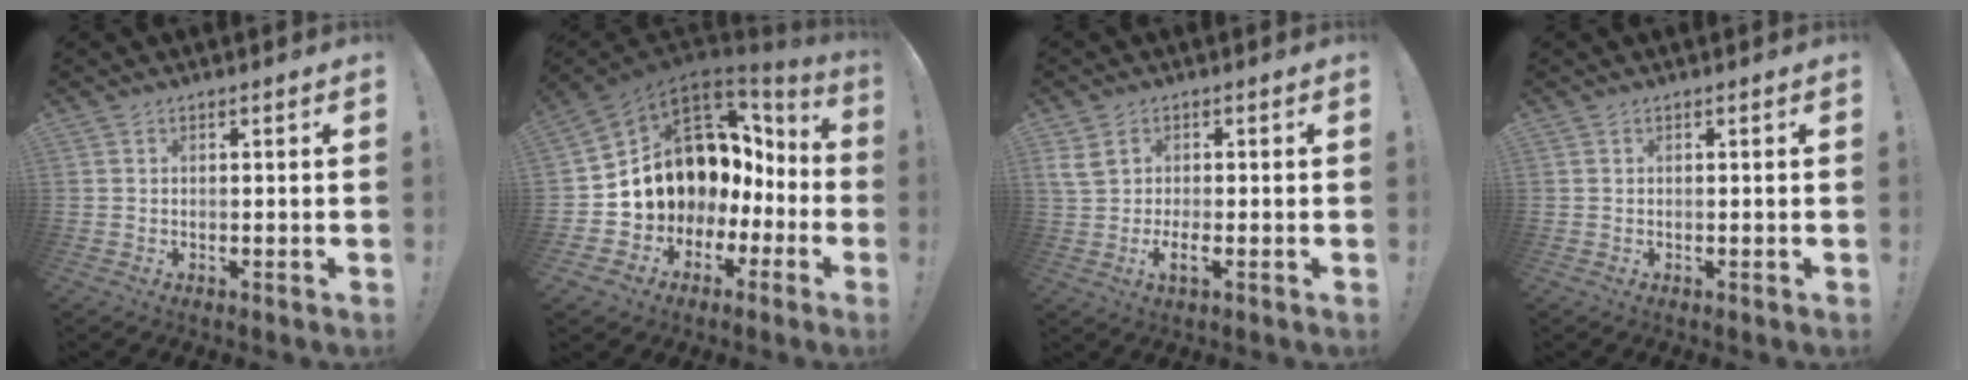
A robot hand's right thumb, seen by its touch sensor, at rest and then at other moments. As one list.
[{"total": 12.6, "force": [5.2, 9.6, 6.4], "torque": [-0.087, -0.059, 0.127]}, {"total": 4.6, "force": [-0.4, 2.2, 4.0], "torque": [-0.085, -0.009, -0.010]}, {"total": 0.0}]